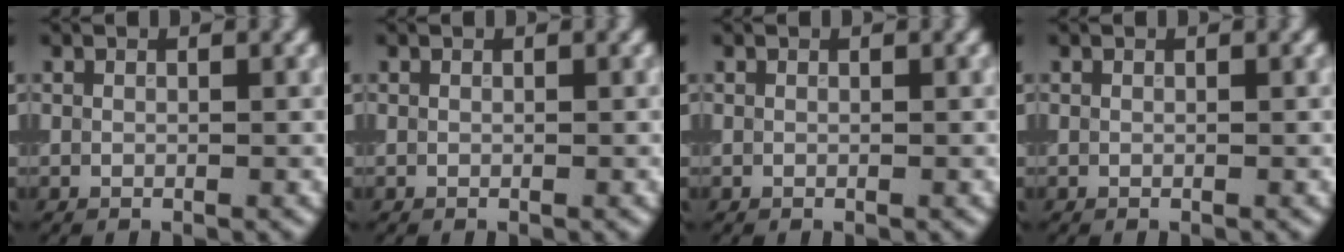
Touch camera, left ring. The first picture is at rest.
{"total": 0.0}
{"total": 0.0}
{"total": 0.0}